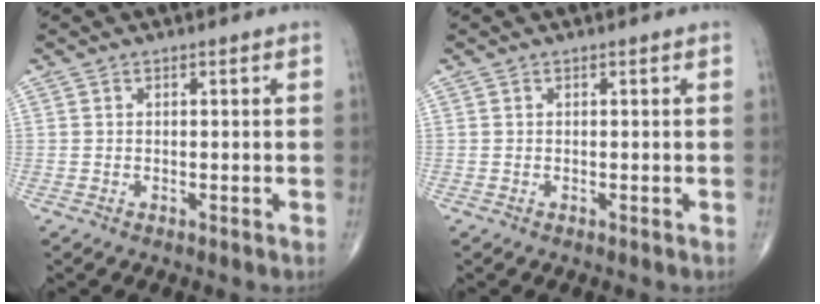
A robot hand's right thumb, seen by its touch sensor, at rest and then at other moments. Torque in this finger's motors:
{"motor_torque": [0.07, 0.08, -0.07, 0.05, 0.00]}